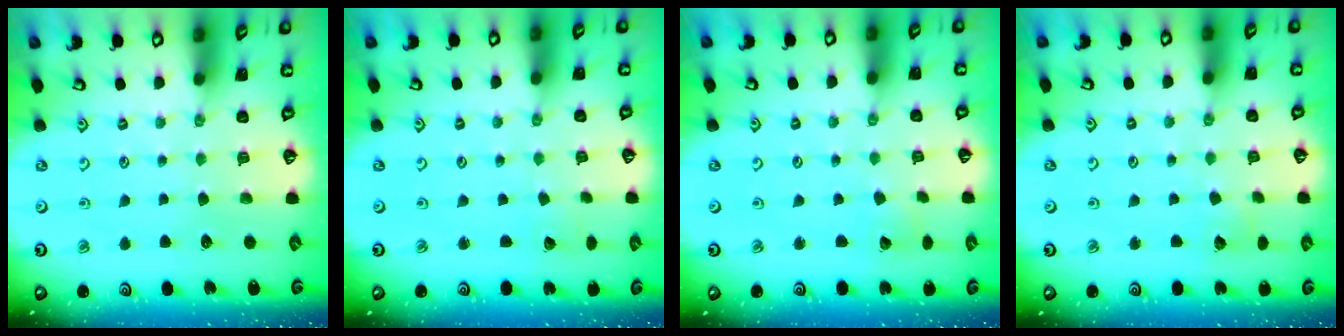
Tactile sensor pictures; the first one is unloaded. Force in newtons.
{"total": 1.2, "press": 1.2, "slide": 0.1}
{"total": 2.8, "press": 2.8, "slide": 0.0}
{"total": 4.7, "press": 4.7, "slide": 0.5}